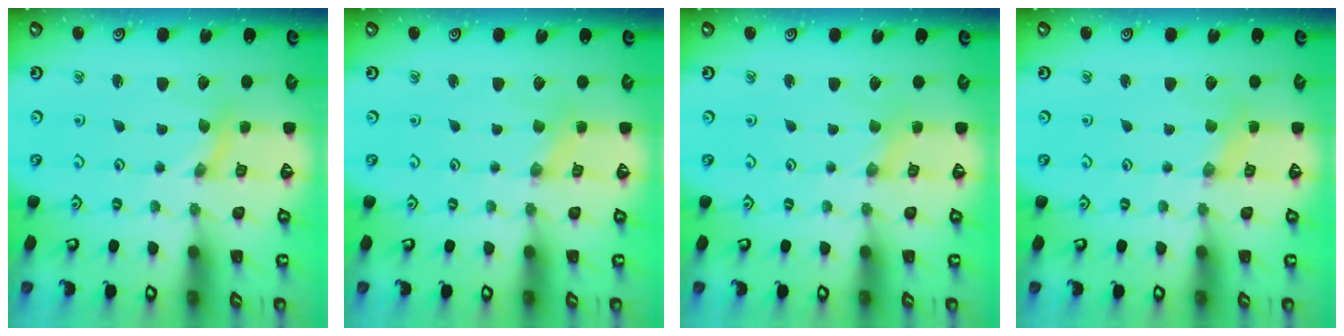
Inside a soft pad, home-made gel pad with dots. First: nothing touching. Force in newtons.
{"total": 0.7, "press": 0.7, "slide": 0.2}
{"total": 0.0}
{"total": 1.9, "press": 1.9, "slide": 0.3}